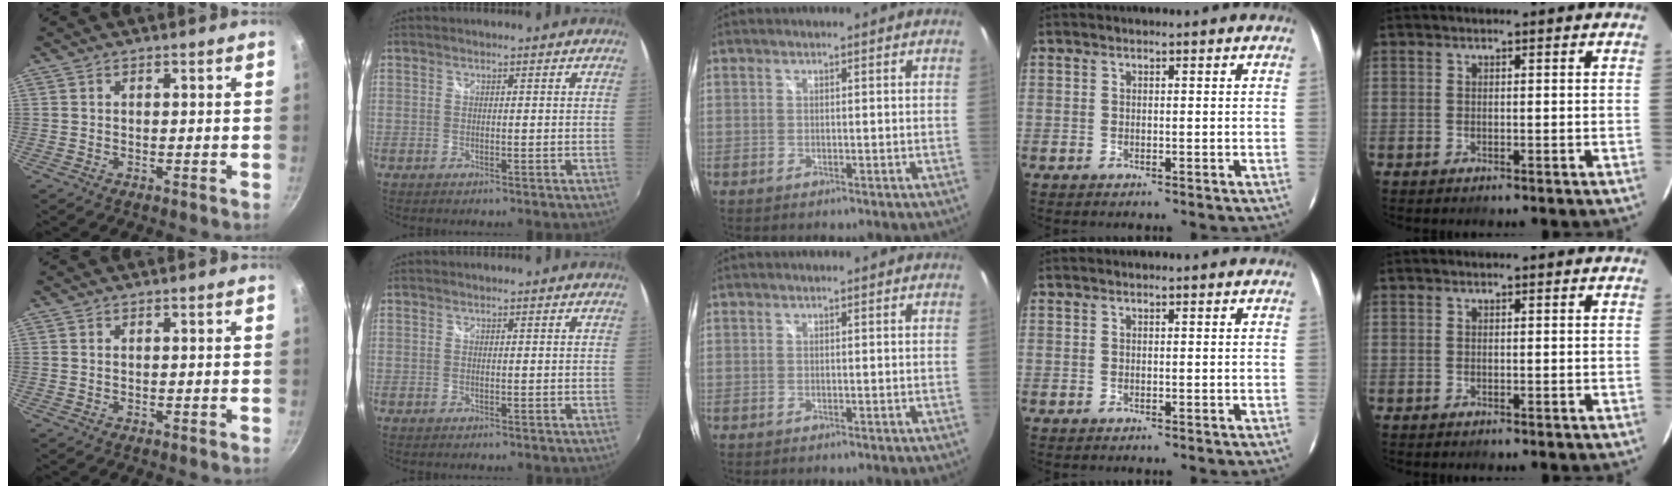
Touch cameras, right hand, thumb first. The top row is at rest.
{}